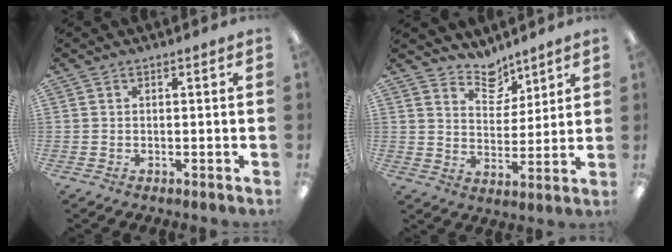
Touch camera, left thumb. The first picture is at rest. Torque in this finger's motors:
{"motor_torque": [0.07, -0.06, -0.26, -0.34, 0.04]}